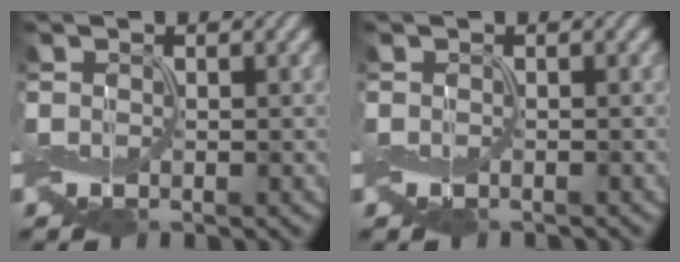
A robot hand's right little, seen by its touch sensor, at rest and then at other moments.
{"total": 0.0}